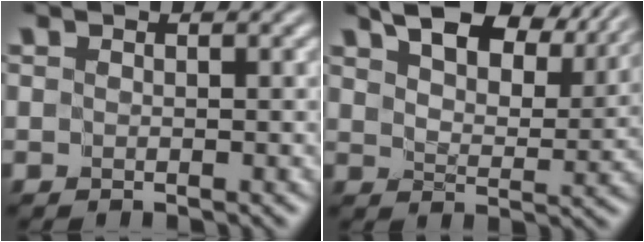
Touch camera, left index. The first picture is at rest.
{"total": 9.0, "force": [6.5, 3.8, 4.8], "torque": [-0.090, 0.017, 0.097]}